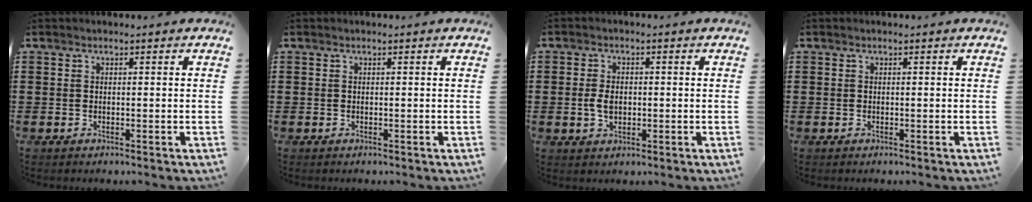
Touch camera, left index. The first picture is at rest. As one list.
[{"total": 0.0}, {"total": 3.4, "force": [-0.2, 2.2, 2.7], "torque": [-0.060, 0.003, -0.006]}, {"total": 0.0}]